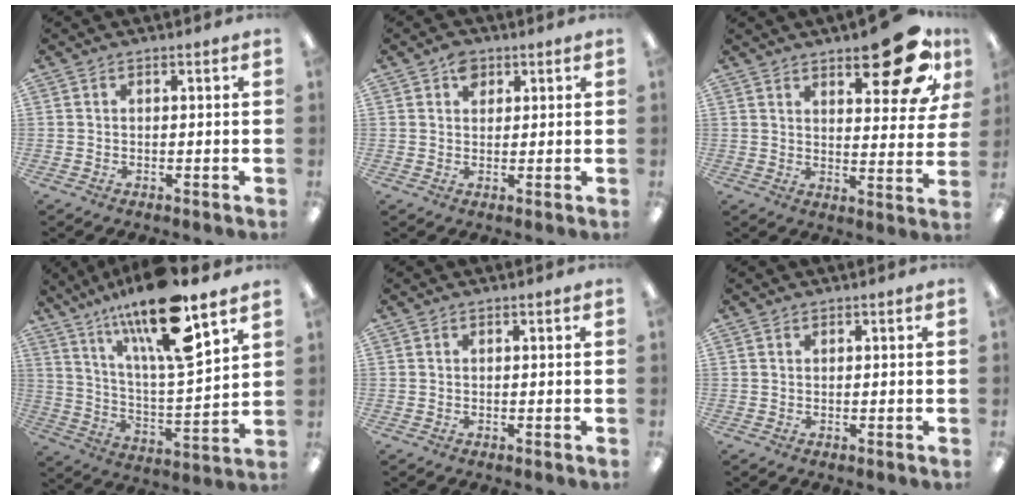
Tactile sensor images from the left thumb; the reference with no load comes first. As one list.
[{"total": 3.8, "force": [2.0, 2.7, 1.7], "torque": [-0.013, -0.006, 0.032]}, {"total": 17.1, "force": [11.3, 5.8, 11.4], "torque": [-0.130, -0.076, 0.177]}, {"total": 19.1, "force": [14.2, 3.5, 12.3], "torque": [-0.223, -0.083, 0.232]}, {"total": 0.0}, {"total": 0.0}]